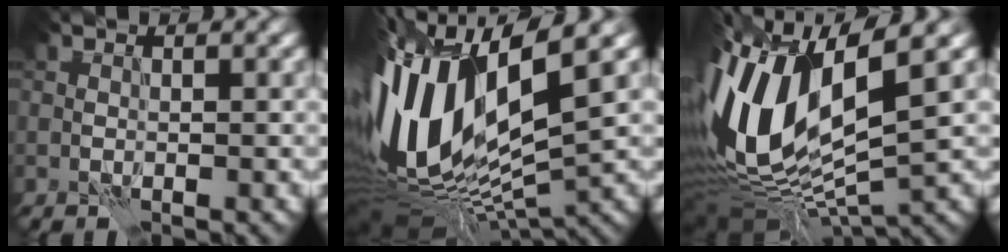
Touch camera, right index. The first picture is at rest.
{"total": 15.4, "force": [0.5, 6.3, 14.0], "torque": [-0.296, -0.015, 0.015]}
{"total": 14.7, "force": [0.5, 6.1, 13.4], "torque": [-0.294, -0.003, 0.012]}